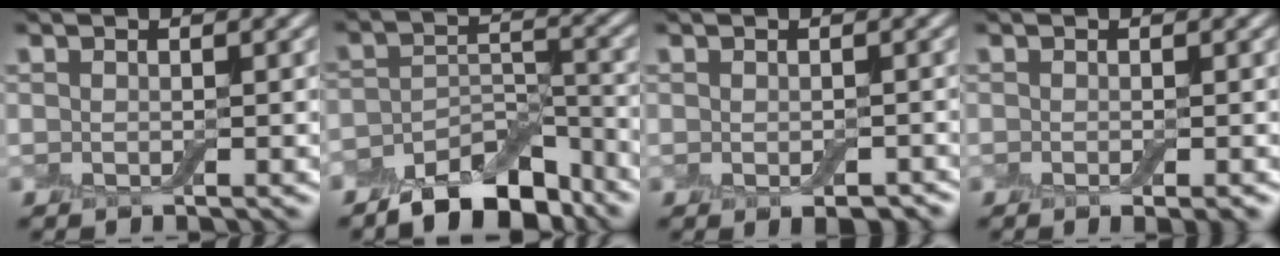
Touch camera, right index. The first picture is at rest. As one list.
[{"total": 7.6, "force": [-5.9, 3.2, 3.7], "torque": [-0.054, -0.007, -0.102]}, {"total": 2.1, "force": [-0.8, 1.0, 1.6], "torque": [-0.024, -0.011, -0.005]}, {"total": 1.3, "force": [-0.6, 0.2, 1.2], "torque": [-0.016, -0.005, -0.009]}]